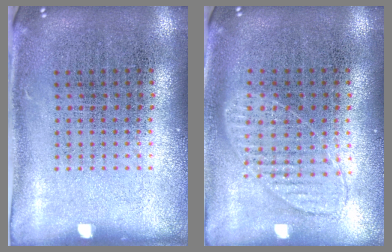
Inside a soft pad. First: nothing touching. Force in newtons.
{"total": 0.9, "press": 0.9, "slide": 0.2}